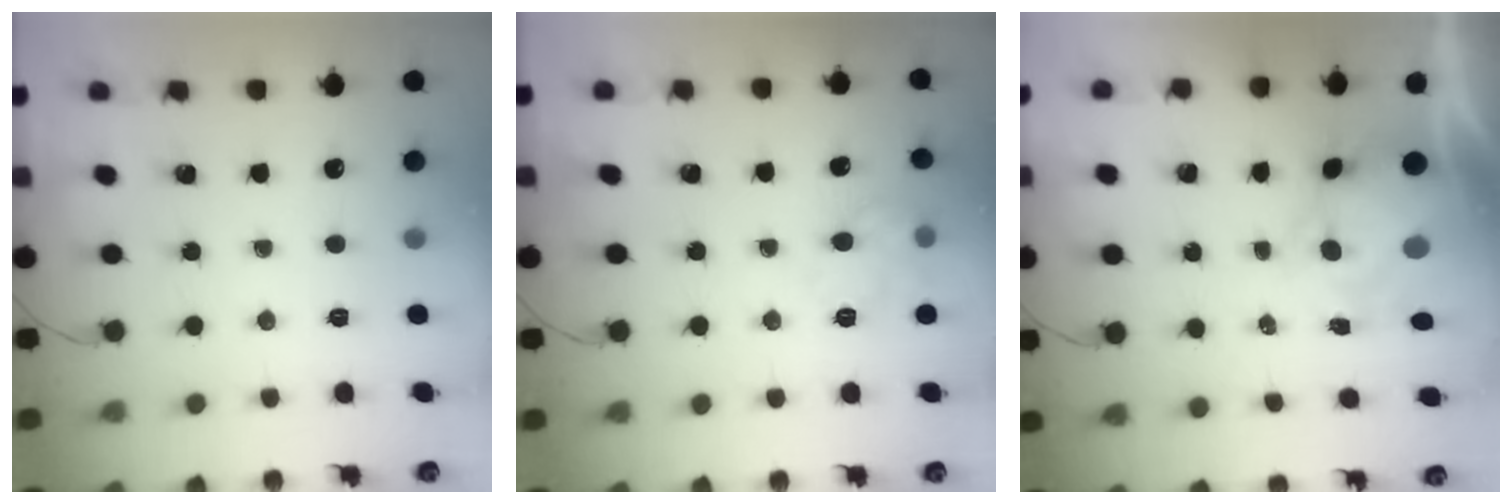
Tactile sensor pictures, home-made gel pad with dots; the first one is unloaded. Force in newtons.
{"total": 10.2, "press": 10.1, "slide": 0.8}
{"total": 9.2, "press": 9.0, "slide": 2.1}